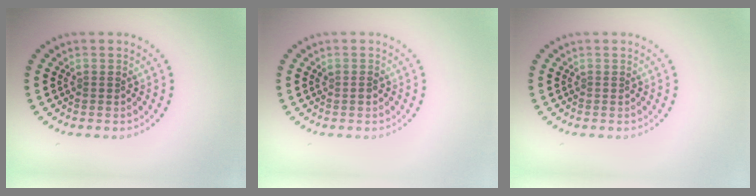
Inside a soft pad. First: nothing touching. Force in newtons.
{"total": 0.7, "press": 0.7, "slide": 0.1}
{"total": 0.0}